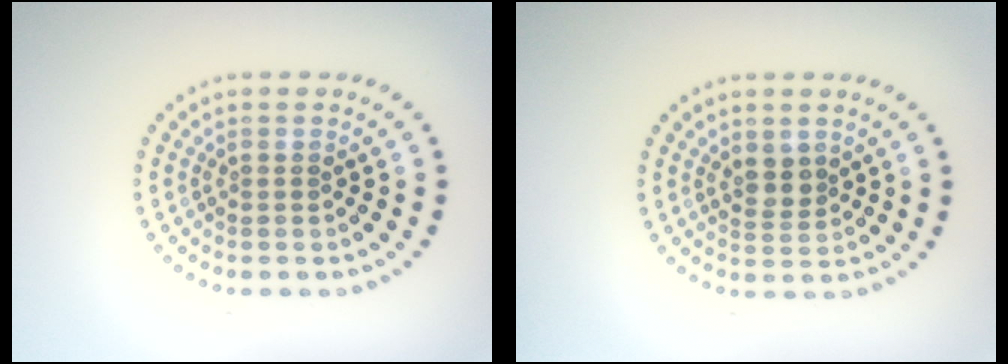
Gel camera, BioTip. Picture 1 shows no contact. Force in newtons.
{"total": 1.9, "press": 1.7, "slide": 0.8}